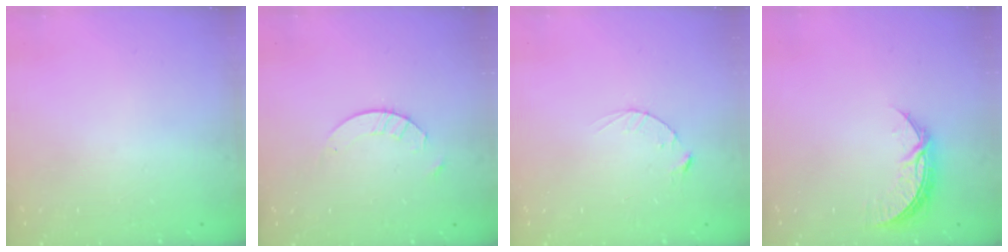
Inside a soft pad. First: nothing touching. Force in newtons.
{"total": 4.2, "press": 4.2, "slide": 0.4}
{"total": 2.5, "press": 2.5, "slide": 0.4}
{"total": 6.8, "press": 6.8, "slide": 0.3}